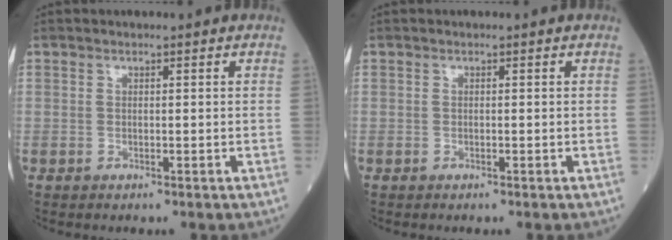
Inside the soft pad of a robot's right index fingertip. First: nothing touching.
{"total": 0.0}